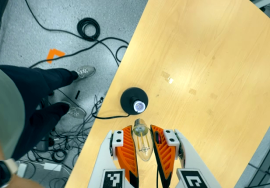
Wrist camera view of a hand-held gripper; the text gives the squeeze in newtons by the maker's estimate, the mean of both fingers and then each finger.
{"total": 20.5, "left": 22.8, "right": 18.2}